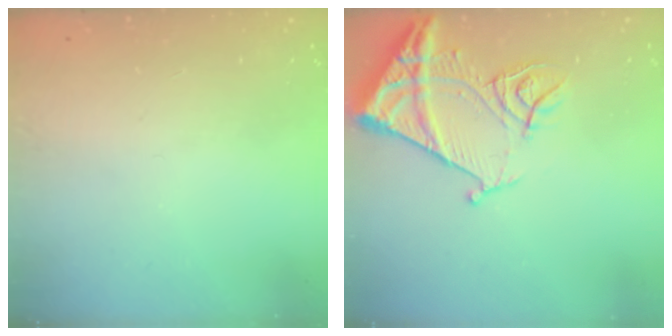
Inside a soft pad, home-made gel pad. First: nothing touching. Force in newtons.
{"total": 13.7, "press": 13.6, "slide": 1.4}